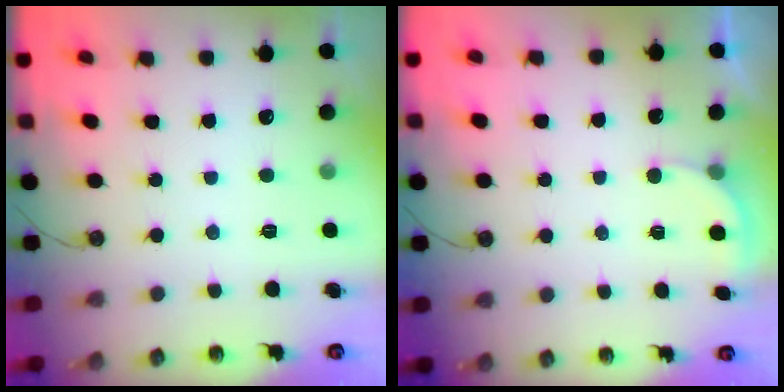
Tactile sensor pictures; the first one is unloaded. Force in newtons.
{"total": 2.5, "press": 2.5, "slide": 0.2}